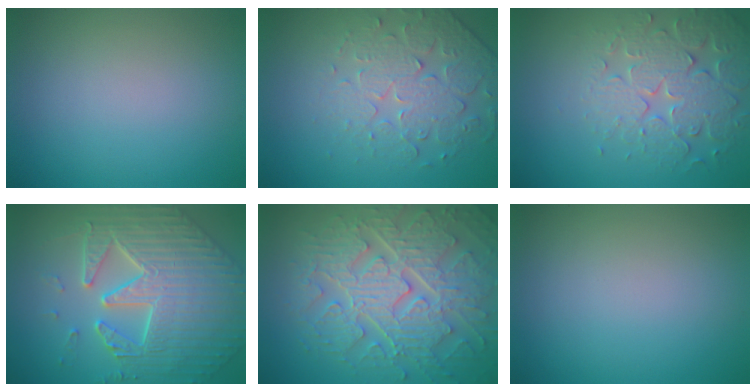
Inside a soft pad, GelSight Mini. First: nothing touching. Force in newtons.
{"total": 4.6, "press": 3.8, "slide": 2.5}
{"total": 4.6, "press": 4.5, "slide": 0.8}
{"total": 6.8, "press": 5.9, "slide": 3.4}
{"total": 9.4, "press": 6.8, "slide": 6.5}
{"total": 0.0}